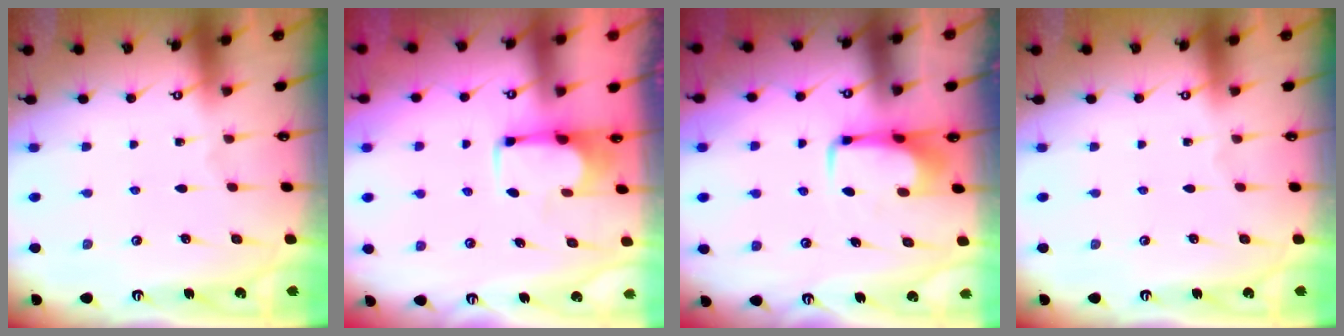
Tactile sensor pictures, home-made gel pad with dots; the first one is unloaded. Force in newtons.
{"total": 1.7, "press": 1.4, "slide": 0.9}
{"total": 4.8, "press": 4.8, "slide": 0.4}
{"total": 0.0}